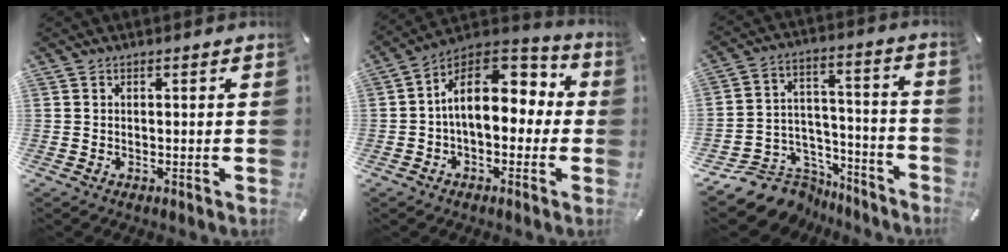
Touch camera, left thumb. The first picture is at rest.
{"total": 14.8, "force": [2.6, 9.8, 10.9], "torque": [-0.173, -0.009, 0.045]}
{"total": 12.1, "force": [-6.9, 9.3, 3.4], "torque": [-0.053, 0.034, -0.108]}